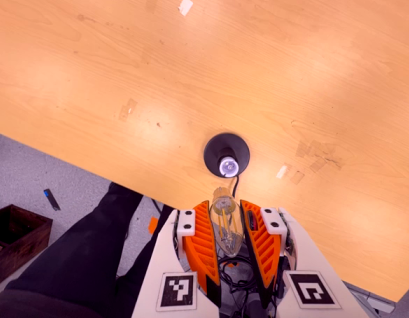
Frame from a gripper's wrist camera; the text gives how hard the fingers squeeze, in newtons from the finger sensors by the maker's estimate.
{"total": 14.1, "left": 15.8, "right": 12.3}